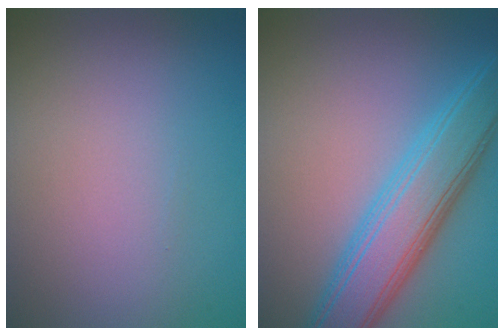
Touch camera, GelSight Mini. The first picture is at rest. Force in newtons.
{"total": 7.0, "press": 7.0, "slide": 0.1}